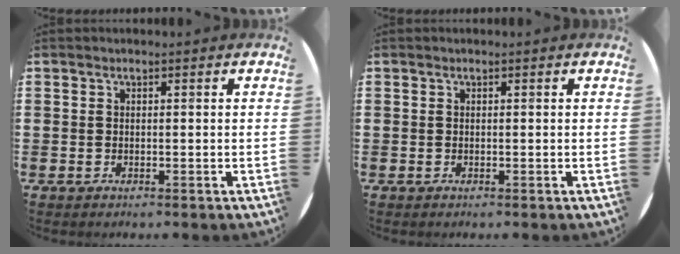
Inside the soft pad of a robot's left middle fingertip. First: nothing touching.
{"total": 0.0}